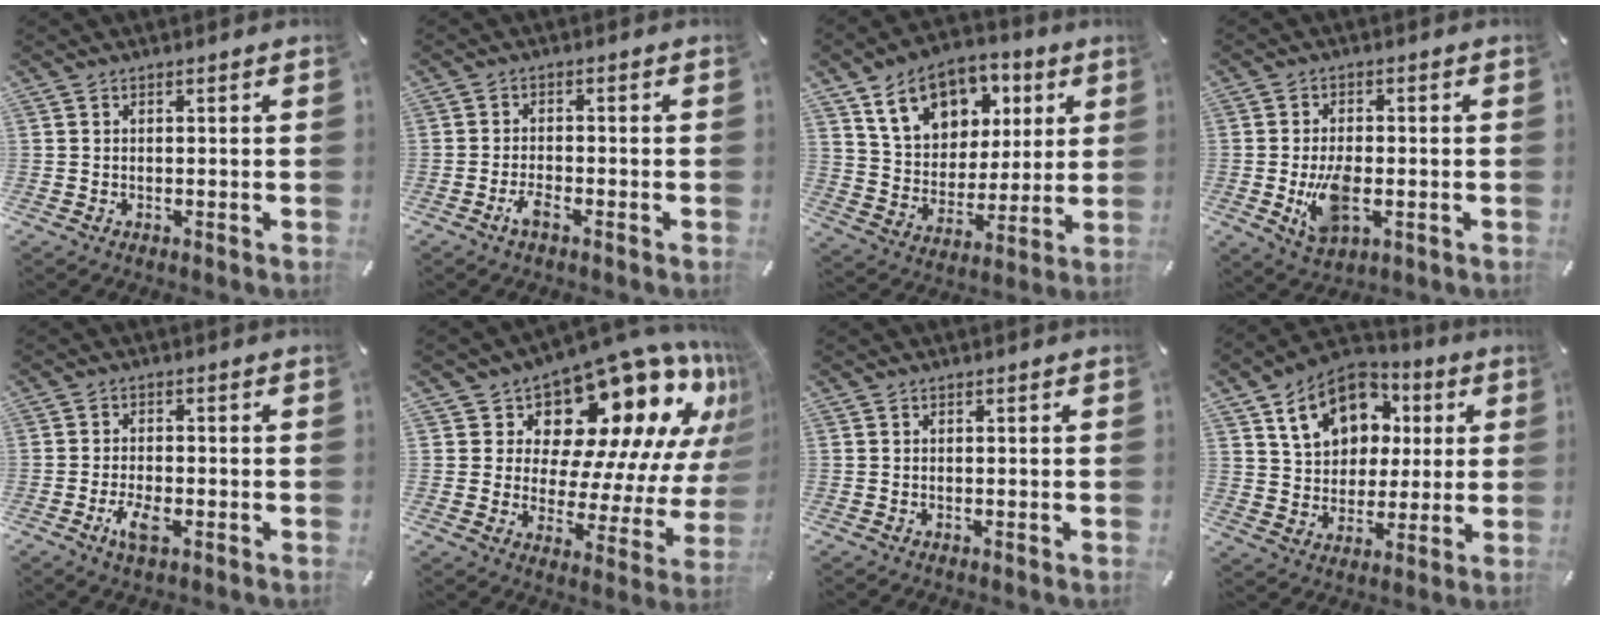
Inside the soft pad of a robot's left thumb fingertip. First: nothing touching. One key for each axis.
{"total": 3.1, "fx": -2.0, "fy": 1.1, "fz": 2.1, "tx": -0.047, "ty": 0.004, "tz": -0.040}
{"total": 15.0, "fx": 7.6, "fy": 11.1, "fz": 6.5, "tx": -0.122, "ty": -0.024, "tz": 0.146}
{"total": 8.7, "fx": -1.6, "fy": 5.0, "fz": 6.9, "tx": -0.145, "ty": -0.005, "tz": -0.029}
{"total": 5.2, "fx": -2.2, "fy": 2.4, "fz": 4.1, "tx": -0.091, "ty": 0.002, "tz": -0.043}
{"total": 19.5, "fx": 13.7, "fy": 9.6, "fz": 9.9, "tx": -0.118, "ty": -0.133, "tz": 0.230}
{"total": 0.0}
{"total": 14.8, "fx": 5.7, "fy": 11.7, "fz": 6.9, "tx": -0.129, "ty": -0.007, "tz": 0.113}